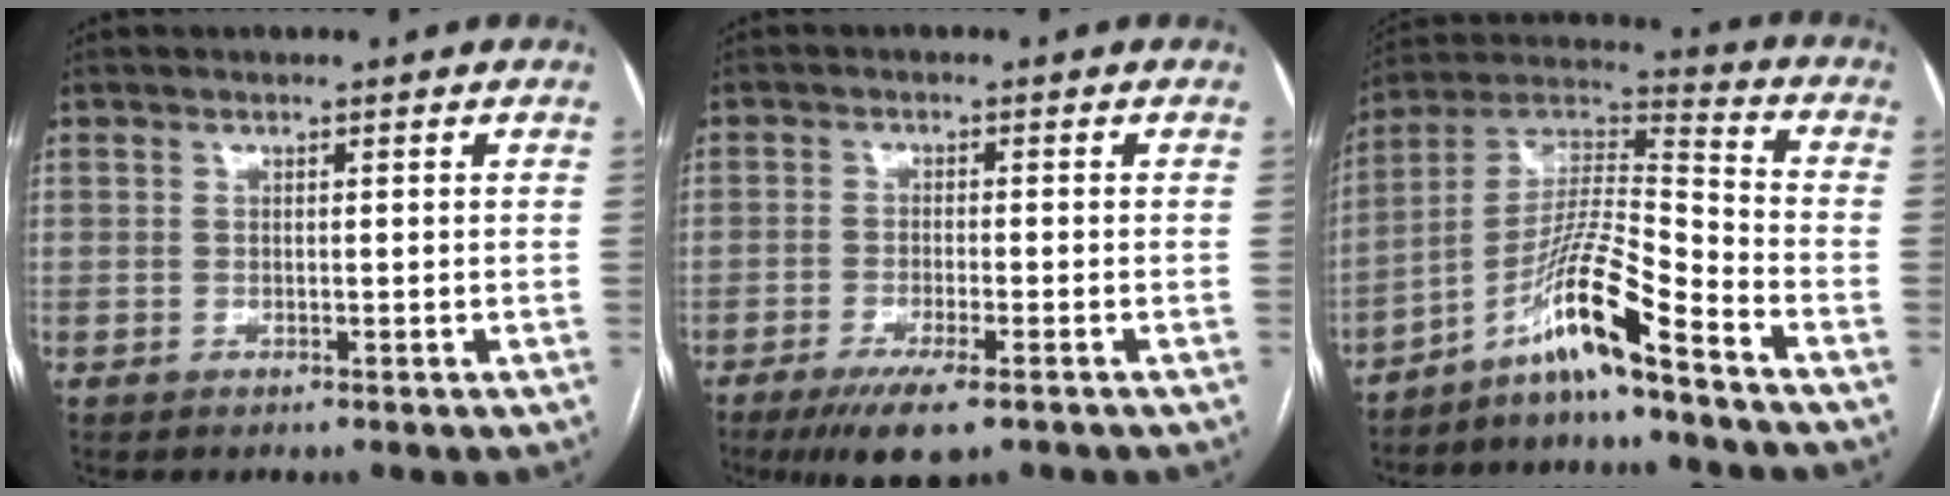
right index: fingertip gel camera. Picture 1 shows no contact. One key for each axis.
{"total": 7.5, "fx": -5.0, "fy": 1.0, "fz": 5.6, "tx": -0.093, "ty": -0.019, "tz": -0.077}
{"total": 13.0, "fx": -8.9, "fy": -0.5, "fz": 9.4, "tx": -0.181, "ty": 0.009, "tz": -0.164}